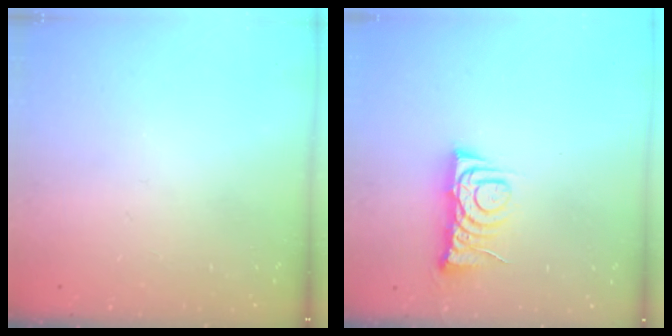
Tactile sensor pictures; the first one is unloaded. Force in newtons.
{"total": 6.8, "press": 6.8, "slide": 0.6}